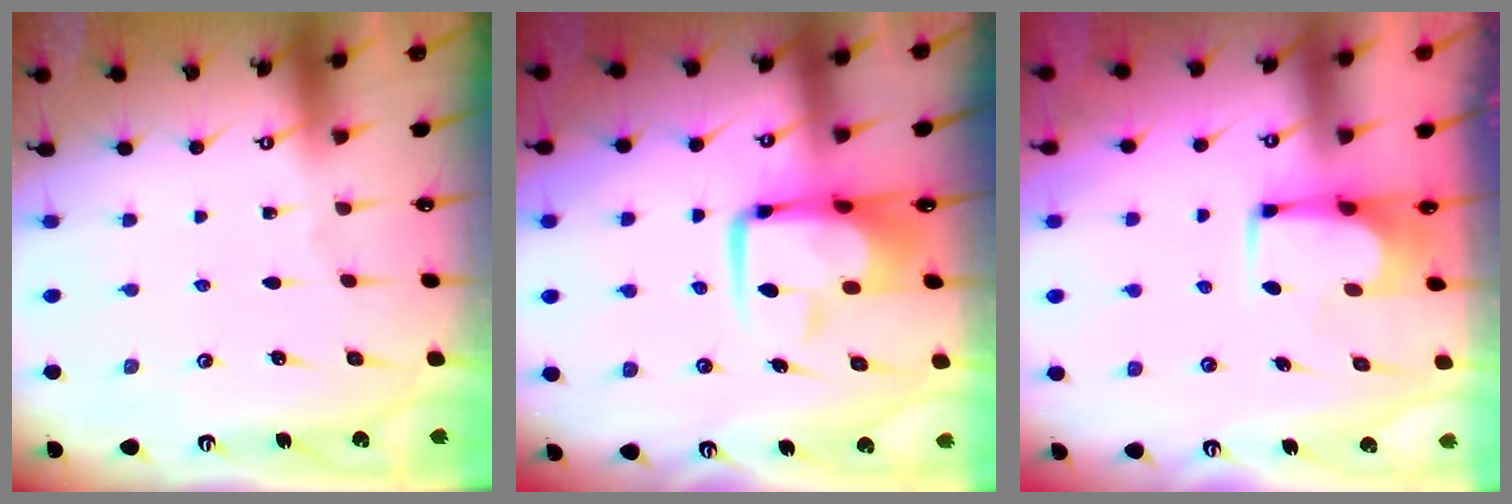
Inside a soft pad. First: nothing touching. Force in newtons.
{"total": 9.8, "press": 9.6, "slide": 2.1}
{"total": 1.7, "press": 1.6, "slide": 0.3}